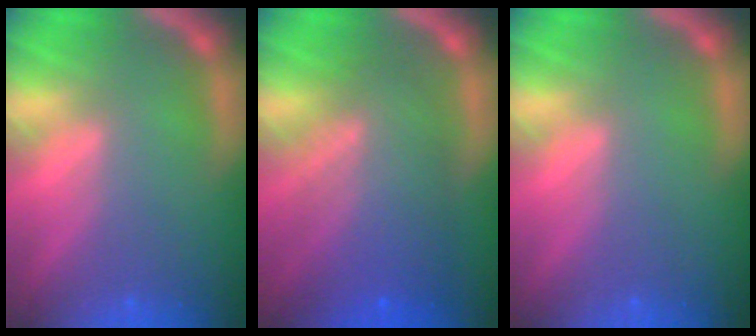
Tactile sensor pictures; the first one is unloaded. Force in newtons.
{"total": 7.5}
{"total": 0.0}